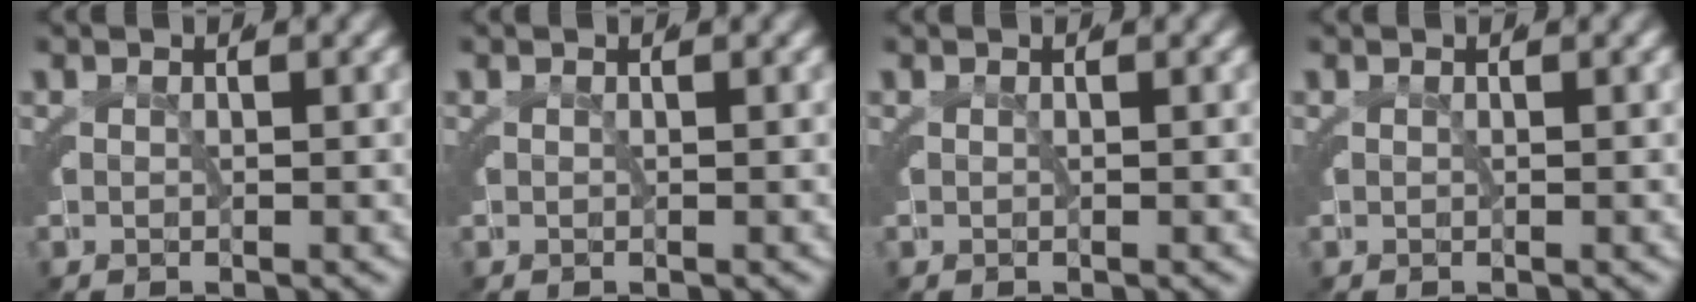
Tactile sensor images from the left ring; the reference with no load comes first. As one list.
[{"total": 0.0}, {"total": 0.0}, {"total": 0.0}]